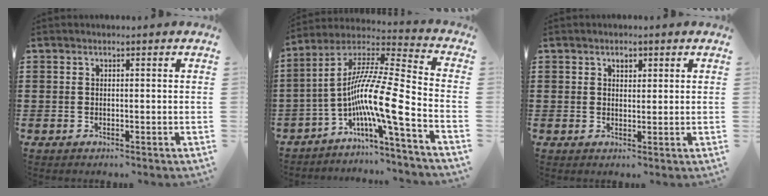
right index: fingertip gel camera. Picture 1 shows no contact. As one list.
[{"total": 12.8, "force": [-5.1, 1.2, 11.6], "torque": [-0.228, -0.024, -0.107]}, {"total": 1.4, "force": [0.8, 0.9, 0.8], "torque": [-0.009, 0.002, 0.013]}]